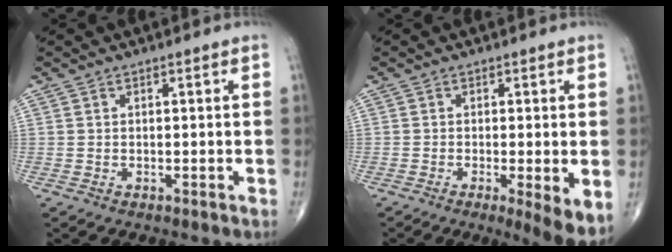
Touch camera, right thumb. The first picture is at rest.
{"total": 6.0, "force": [-1.5, 0.9, 5.7], "torque": [-0.093, -0.020, -0.027]}